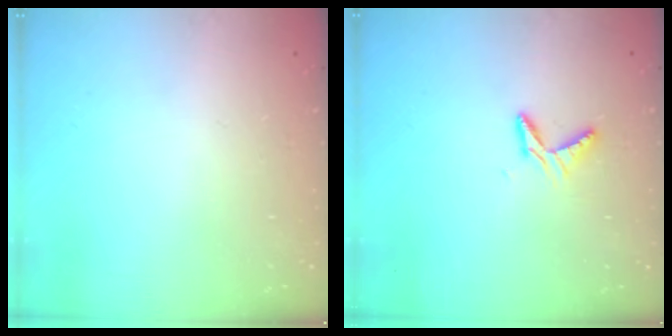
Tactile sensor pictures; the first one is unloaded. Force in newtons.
{"total": 4.6, "press": 4.6, "slide": 0.4}